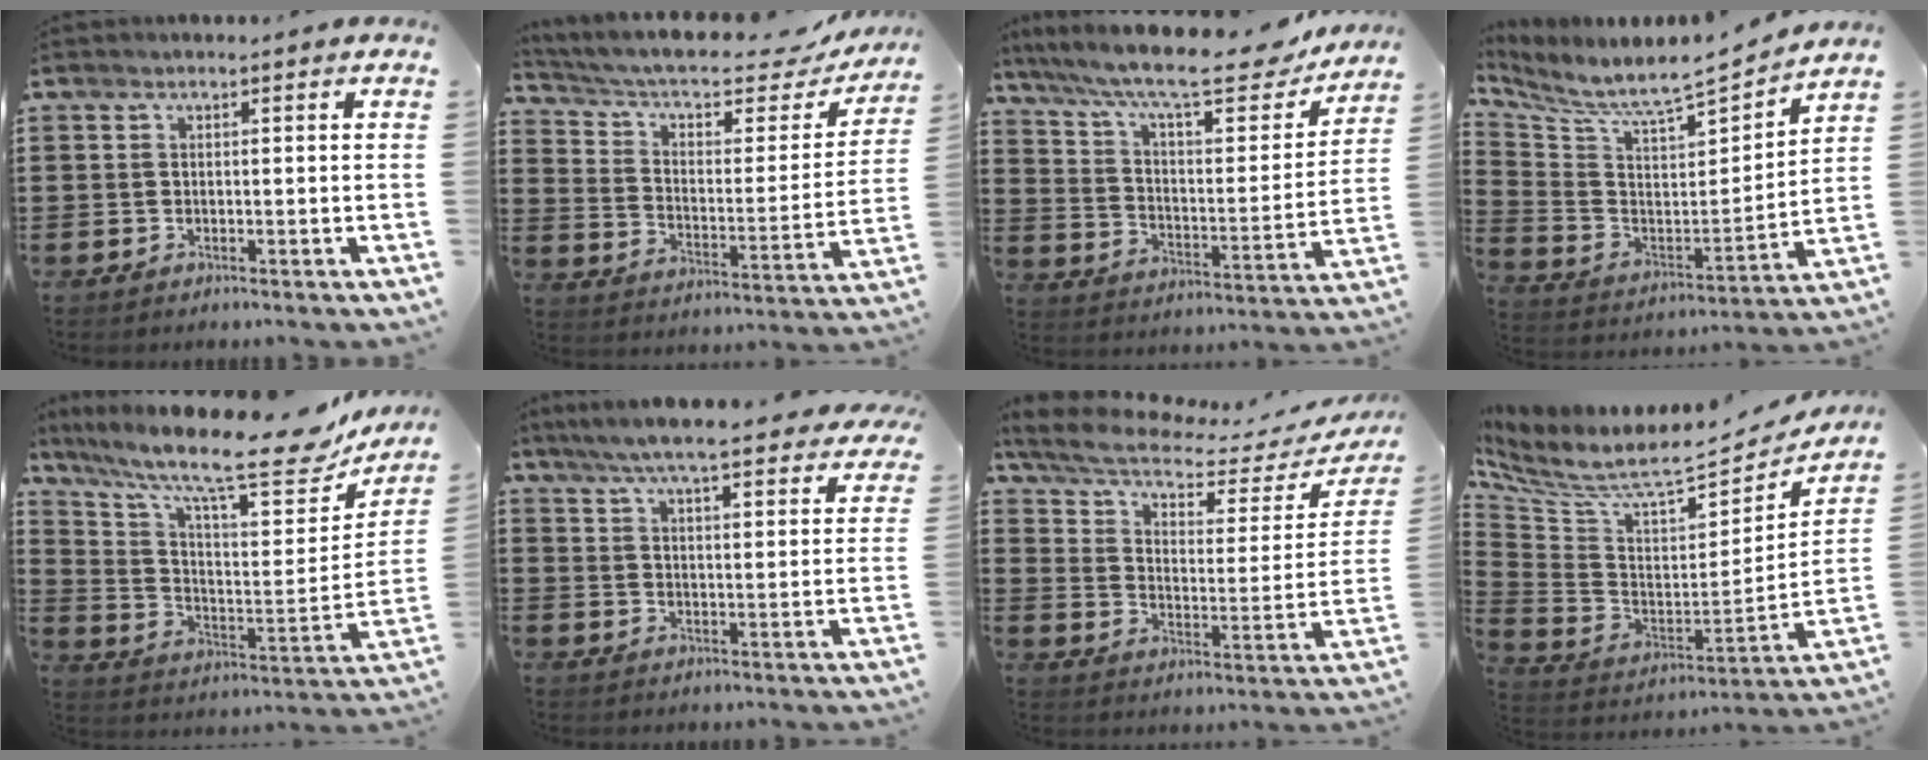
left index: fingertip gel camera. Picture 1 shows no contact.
{"total": 8.2, "force": [6.5, 2.3, 4.5], "torque": [-0.106, -0.041, 0.106]}
{"total": 13.5, "force": [10.6, 2.0, 8.1], "torque": [-0.174, -0.059, 0.177]}
{"total": 5.7, "force": [5.4, 0.2, 1.8], "torque": [-0.068, -0.058, 0.081]}
{"total": 12.6, "force": [9.8, 2.1, 7.5], "torque": [-0.163, -0.079, 0.157]}
{"total": 6.7, "force": [6.2, -0.2, 2.5], "torque": [-0.073, -0.032, 0.108]}
{"total": 7.8, "force": [6.1, 2.2, 4.3], "torque": [-0.109, -0.035, 0.105]}
{"total": 7.8, "force": [6.1, 1.8, 4.4], "torque": [-0.116, -0.055, 0.099]}